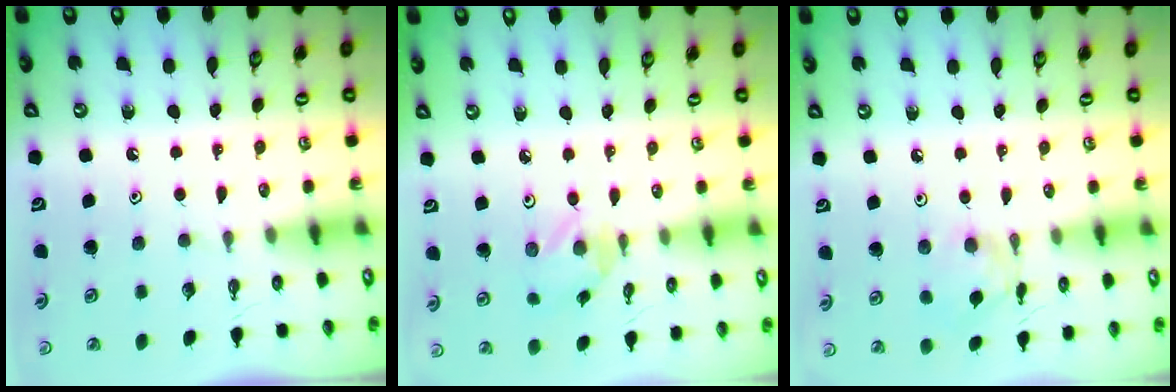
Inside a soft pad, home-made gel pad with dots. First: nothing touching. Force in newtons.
{"total": 1.8, "press": 1.8, "slide": 0.2}
{"total": 3.7, "press": 3.7, "slide": 0.3}